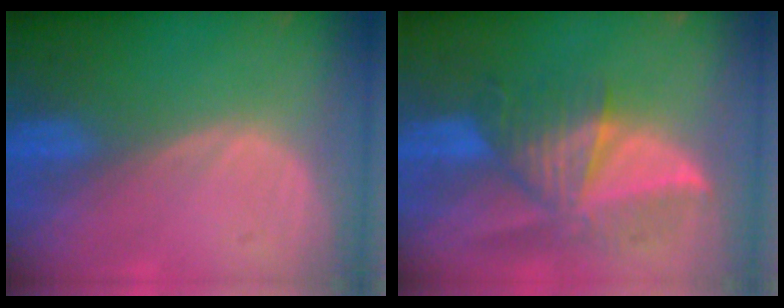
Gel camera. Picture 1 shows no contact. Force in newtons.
{"total": 8.4, "press": 7.9, "slide": 3.0}